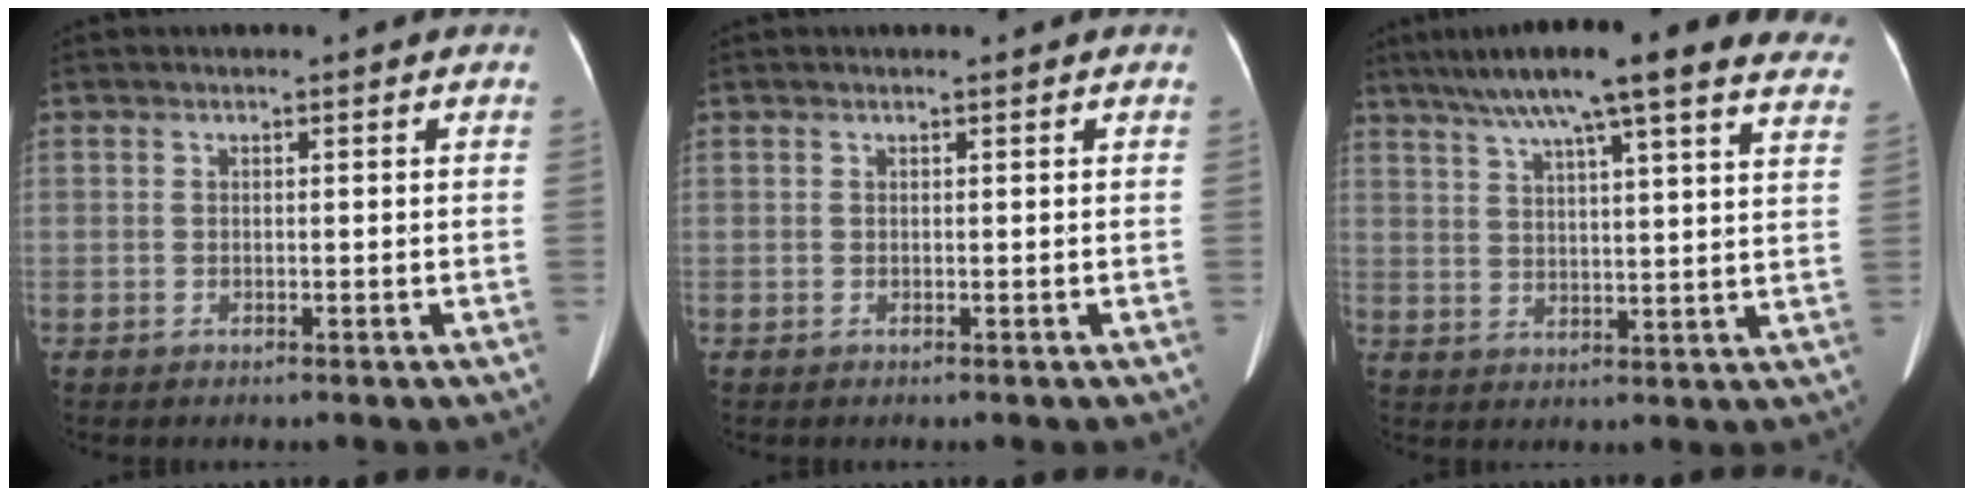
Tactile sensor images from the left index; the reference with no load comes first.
{"total": 0.0}
{"total": 26.1, "force": [21.4, 2.7, 14.7], "torque": [-0.213, 0.006, 0.268]}